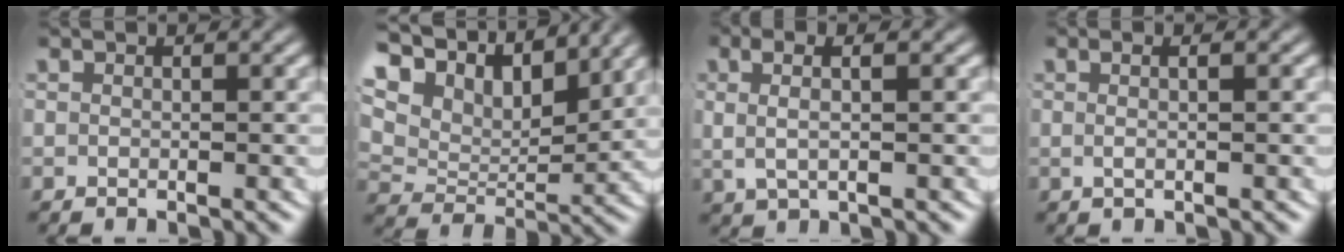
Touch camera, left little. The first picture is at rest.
{"total": 12.2, "force": [6.4, 7.4, 7.2], "torque": [-0.145, 0.018, 0.094]}
{"total": 4.1, "force": [1.1, 2.0, 3.4], "torque": [-0.058, 0.007, 0.018]}
{"total": 1.4, "force": [-0.2, -0.2, 1.3], "torque": [-0.020, -0.003, 0.000]}